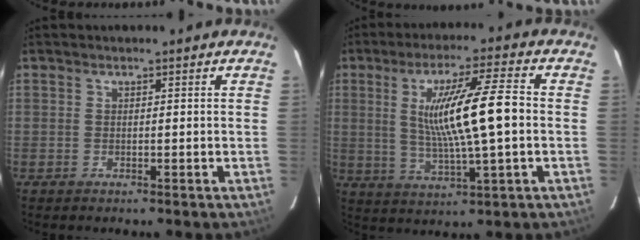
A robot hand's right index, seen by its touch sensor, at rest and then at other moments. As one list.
[{"total": 12.6, "force": [0.7, 0.2, 12.6], "torque": [-0.230, 0.001, 0.015]}]